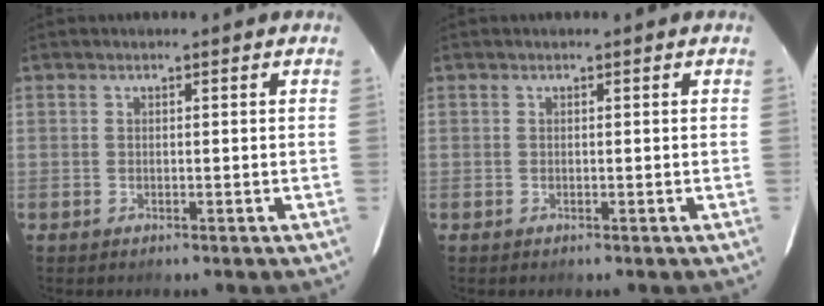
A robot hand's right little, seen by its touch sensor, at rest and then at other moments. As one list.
[{"total": 0.0}]